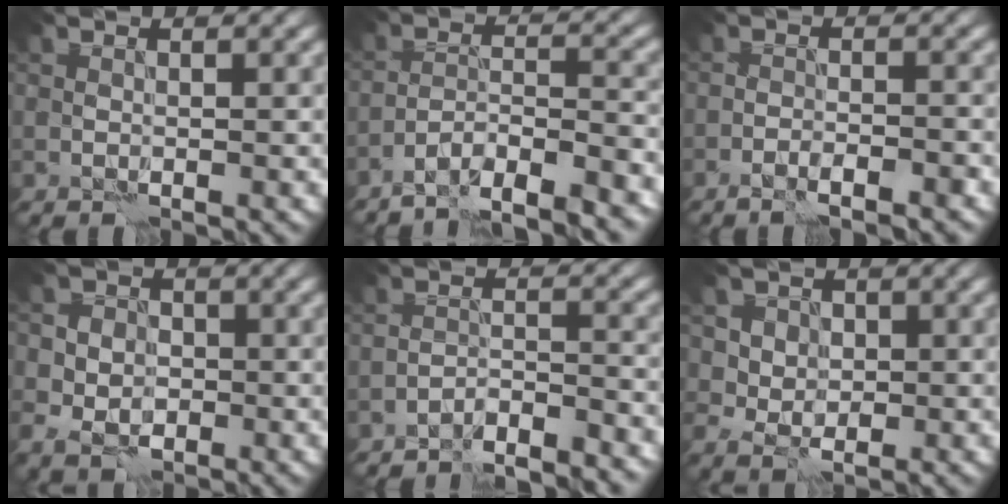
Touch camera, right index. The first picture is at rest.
{"total": 7.7, "force": [-6.6, 1.0, 3.8], "torque": [-0.054, 0.008, -0.112]}
{"total": 3.2, "force": [-2.7, 0.1, 1.6], "torque": [-0.029, 0.014, -0.042]}
{"total": 5.7, "force": [-1.1, 5.1, 2.5], "torque": [-0.034, 0.015, -0.049]}
{"total": 5.2, "force": [-4.9, 0.3, 1.6], "torque": [-0.025, 0.002, -0.084]}
{"total": 3.9, "force": [1.6, 3.2, 1.6], "torque": [-0.032, 0.001, 0.021]}